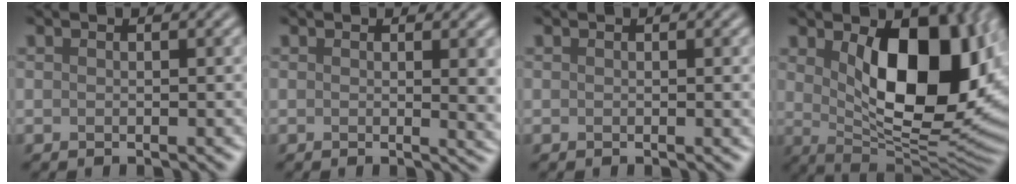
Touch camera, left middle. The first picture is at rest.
{"total": 2.7, "force": [0.5, 0.8, 2.6], "torque": [-0.023, -0.004, 0.006]}
{"total": 0.6, "force": [0.0, 0.1, 0.6], "torque": [-0.005, -0.001, -0.001]}
{"total": 12.9, "force": [2.6, 6.6, 10.7], "torque": [-0.140, -0.016, 0.051]}